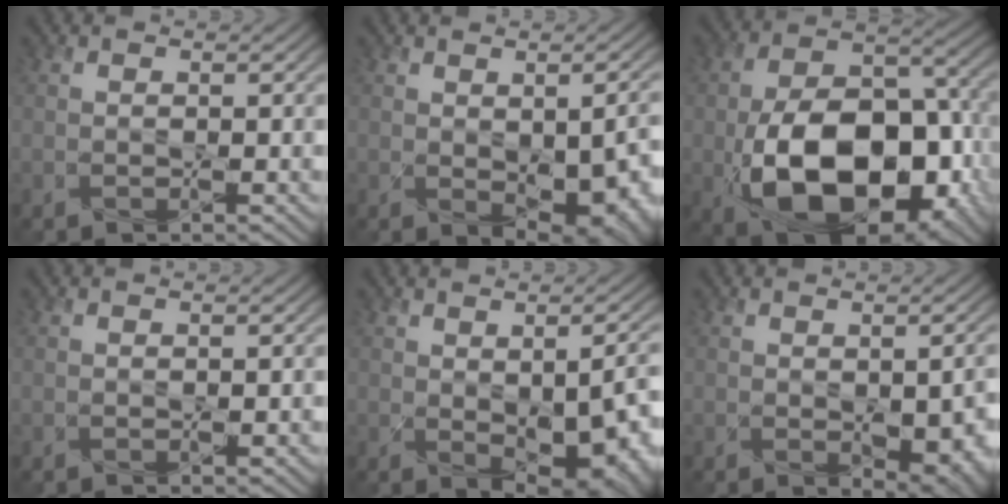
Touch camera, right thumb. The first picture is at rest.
{"total": 8.7, "force": [-1.8, 4.8, 7.1], "torque": [-0.101, -0.031, -0.005]}
{"total": 16.4, "force": [-5.7, 9.5, 12.1], "torque": [-0.195, -0.026, -0.096]}
{"total": 0.0}
{"total": 10.4, "force": [-2.0, 5.6, 8.5], "torque": [-0.111, -0.025, -0.004]}
{"total": 6.0, "force": [-1.2, 3.2, 4.9], "torque": [-0.079, -0.023, -0.002]}